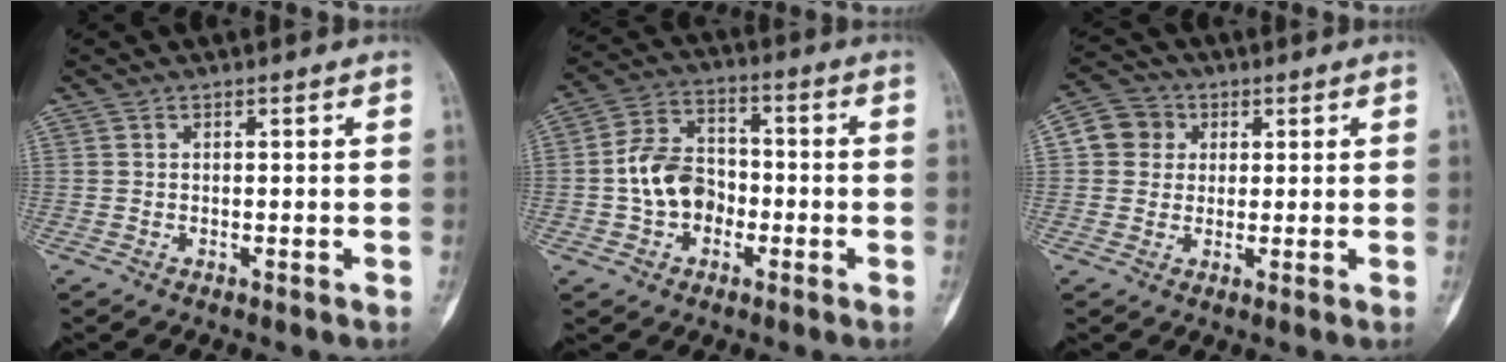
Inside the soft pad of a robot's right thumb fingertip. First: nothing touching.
{"total": 10.1, "force": [-1.9, 7.7, 6.2], "torque": [-0.090, 0.037, -0.046]}
{"total": 6.2, "force": [1.3, 5.8, 1.8], "torque": [-0.009, 0.008, 0.013]}